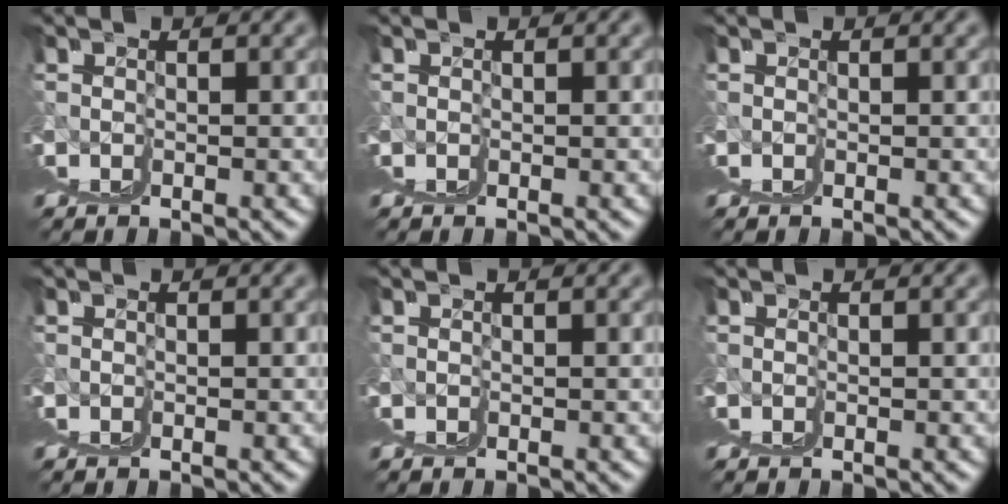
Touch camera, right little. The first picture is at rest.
{"total": 0.0}
{"total": 0.0}
{"total": 0.0}
{"total": 0.0}
{"total": 0.0}